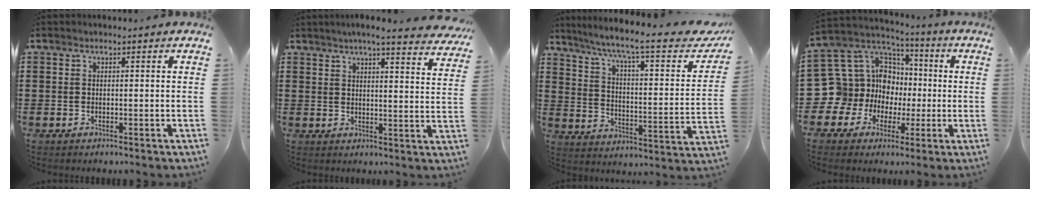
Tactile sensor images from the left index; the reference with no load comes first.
{"total": 4.8, "force": [4.4, -0.5, 2.0], "torque": [-0.055, -0.017, 0.075]}
{"total": 8.8, "force": [6.3, 0.8, 6.0], "torque": [-0.122, -0.042, 0.093]}
{"total": 13.1, "force": [-0.7, 12.7, 3.0], "torque": [-0.130, -0.024, 0.010]}